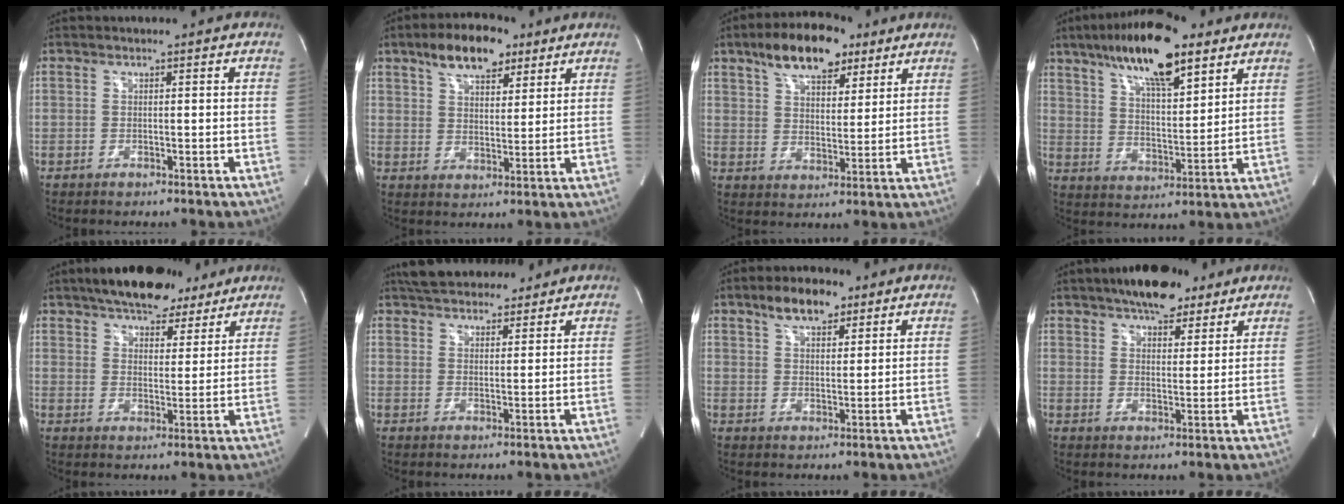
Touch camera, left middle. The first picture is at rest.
{"total": 9.9, "force": [6.4, 4.4, 6.1], "torque": [-0.103, 0.016, 0.109]}
{"total": 12.4, "force": [8.1, 5.4, 7.7], "torque": [-0.130, 0.023, 0.138]}
{"total": 16.4, "force": [10.5, 4.4, 11.8], "torque": [-0.212, 0.020, 0.183]}
{"total": 13.6, "force": [10.6, 5.6, 6.3], "torque": [-0.090, 0.021, 0.157]}
{"total": 12.1, "force": [10.6, 3.8, 4.5], "torque": [-0.066, 0.028, 0.161]}
{"total": 6.8, "force": [4.5, 3.1, 4.1], "torque": [-0.070, 0.015, 0.078]}
{"total": 10.0, "force": [7.6, 3.9, 5.3], "torque": [-0.074, 0.013, 0.118]}